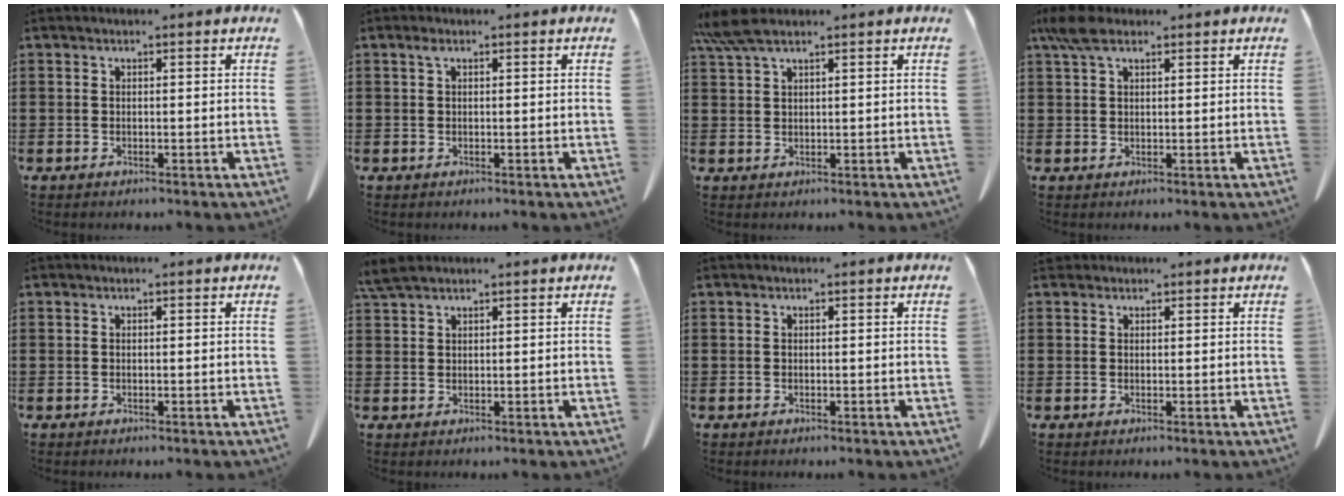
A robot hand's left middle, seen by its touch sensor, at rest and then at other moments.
{"total": 1.0, "force": [0.3, 0.5, 0.8], "torque": [-0.019, 0.004, 0.005]}
{"total": 4.4, "force": [3.0, 0.9, 3.1], "torque": [-0.076, -0.002, 0.053]}
{"total": 4.2, "force": [2.3, 1.8, 3.0], "torque": [-0.073, 0.004, 0.040]}
{"total": 0.0}
{"total": 2.7, "force": [2.1, 0.6, 1.6], "torque": [-0.038, 0.001, 0.040]}
{"total": 0.0}
{"total": 0.9, "force": [0.8, 0.4, 0.2], "torque": [-0.007, 0.002, 0.016]}